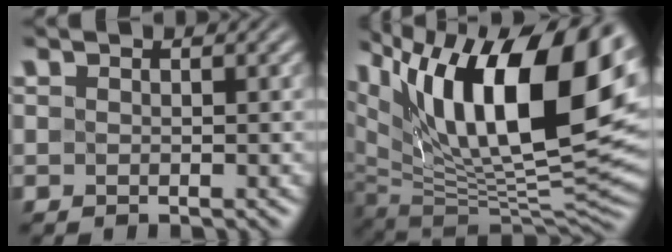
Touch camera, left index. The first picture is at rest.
{"total": 18.0, "force": [7.7, 7.6, 14.4], "torque": [-0.237, 0.026, 0.131]}